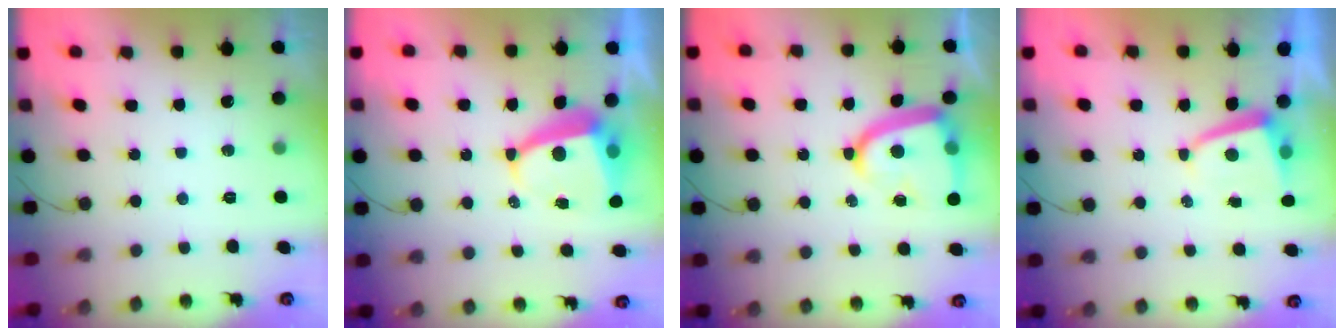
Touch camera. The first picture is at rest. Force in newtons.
{"total": 6.9, "press": 6.9, "slide": 0.9}
{"total": 14.0, "press": 13.9, "slide": 1.5}
{"total": 2.7, "press": 2.6, "slide": 0.4}